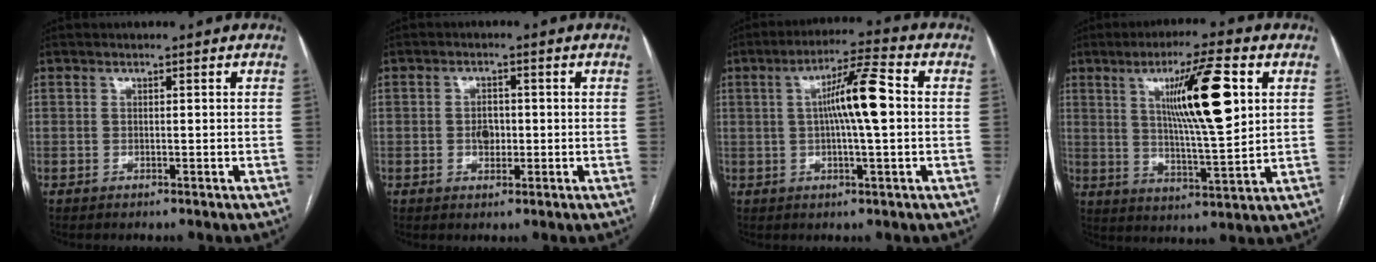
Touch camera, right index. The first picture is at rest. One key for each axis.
{"total": 2.7, "fx": -0.2, "fy": 1.9, "fz": 1.9, "tx": -0.026, "ty": 0.006, "tz": -0.001}
{"total": 9.0, "fx": 0.4, "fy": 0.7, "fz": 9.0, "tx": -0.159, "ty": 0.019, "tz": 0.002}
{"total": 13.6, "fx": 4.3, "fy": 1.1, "fz": 12.8, "tx": -0.214, "ty": 0.001, "tz": 0.075}